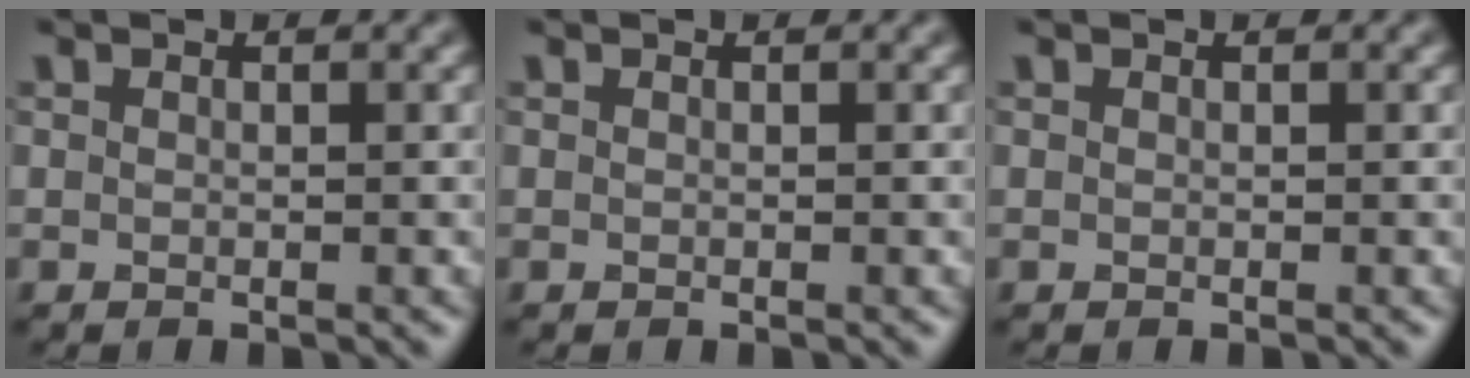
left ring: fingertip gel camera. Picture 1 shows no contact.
{"total": 0.0}
{"total": 0.0}